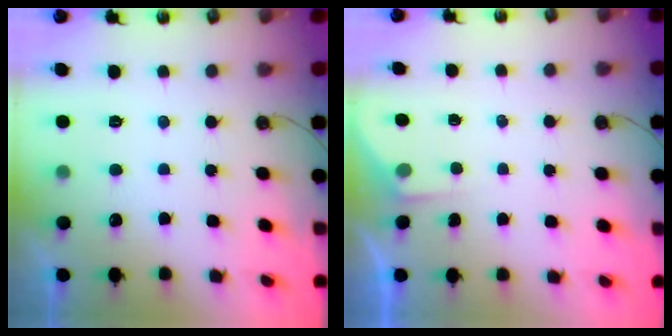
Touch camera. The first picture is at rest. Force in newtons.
{"total": 2.7, "press": 2.7, "slide": 0.4}